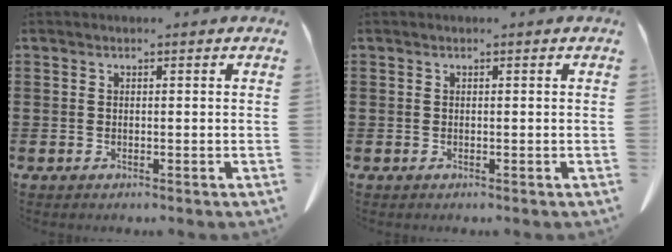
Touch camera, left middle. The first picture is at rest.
{"total": 0.0}